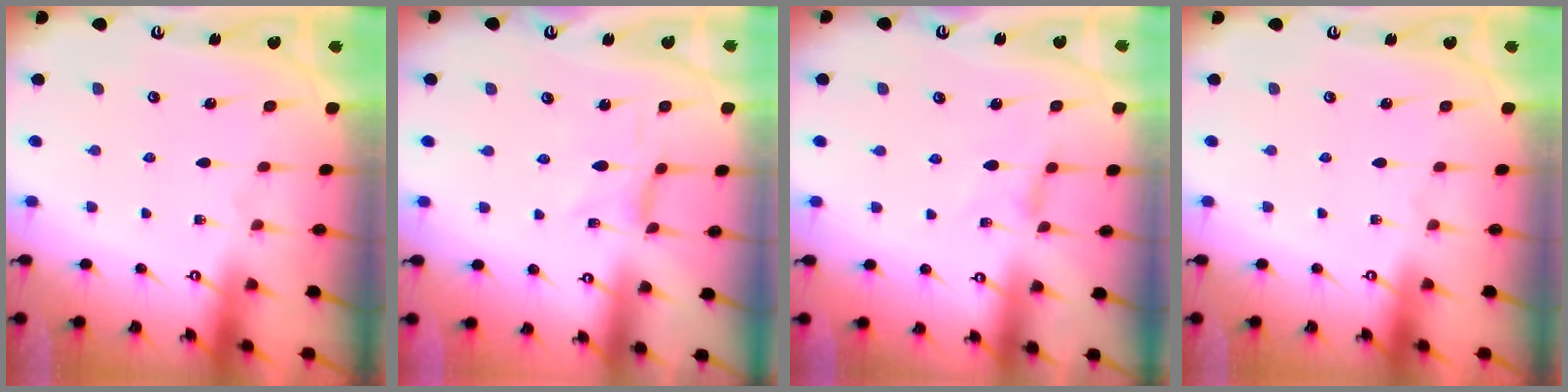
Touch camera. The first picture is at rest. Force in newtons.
{"total": 0.8, "press": 0.8, "slide": 0.2}
{"total": 2.2, "press": 2.1, "slide": 0.5}
{"total": 0.0}